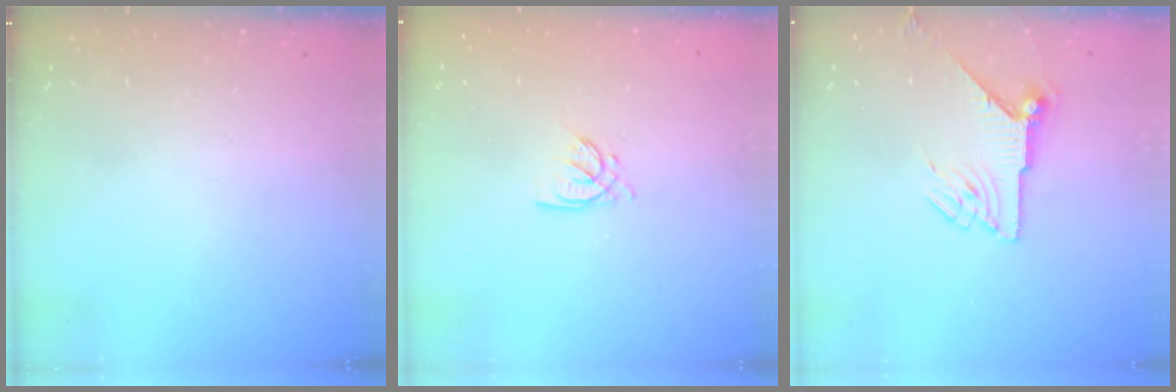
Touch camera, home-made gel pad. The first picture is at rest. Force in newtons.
{"total": 3.5, "press": 3.5, "slide": 0.2}
{"total": 9.5, "press": 9.5, "slide": 0.5}